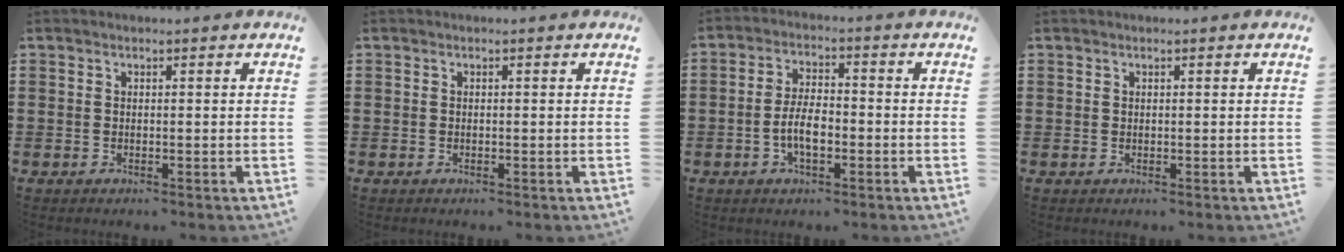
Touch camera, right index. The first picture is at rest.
{"total": 0.0}
{"total": 5.8, "force": [-1.6, 2.5, 5.0], "torque": [-0.106, 0.001, -0.034]}
{"total": 0.0}